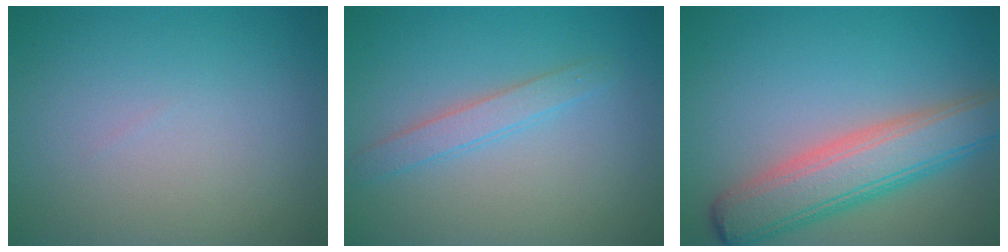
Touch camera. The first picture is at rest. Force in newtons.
{"total": 2.0, "press": 2.0, "slide": 0.2}
{"total": 6.7, "press": 6.7, "slide": 0.3}